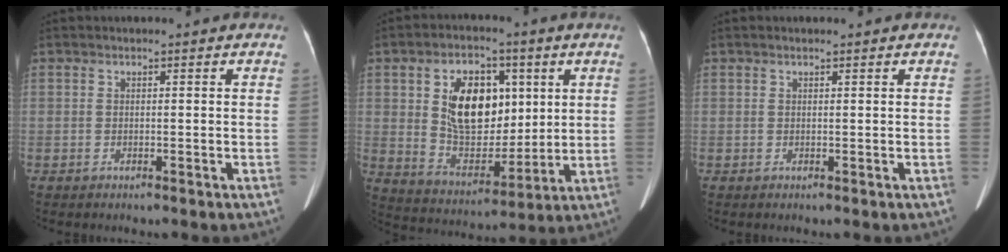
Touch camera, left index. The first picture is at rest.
{"total": 12.7, "force": [3.3, 7.8, 9.5], "torque": [-0.181, 0.010, 0.068]}
{"total": 0.0}